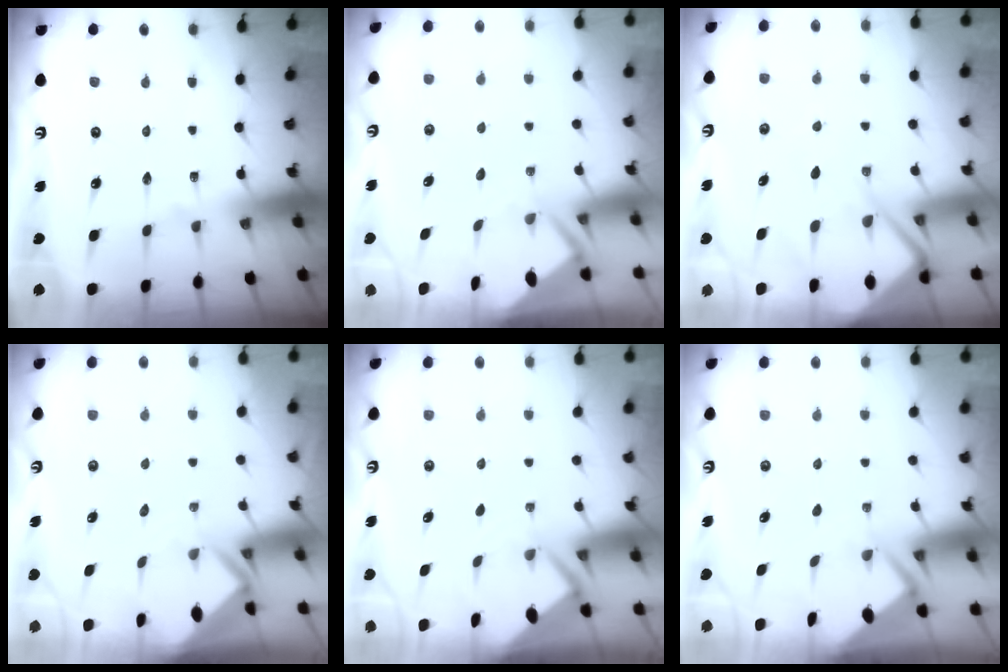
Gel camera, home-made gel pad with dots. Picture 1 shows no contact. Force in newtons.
{"total": 3.7, "press": 3.7, "slide": 0.3}
{"total": 8.6, "press": 8.5, "slide": 0.9}
{"total": 2.9, "press": 2.9, "slide": 0.2}
{"total": 2.6, "press": 2.6, "slide": 0.0}
{"total": 2.8, "press": 2.8, "slide": 0.3}